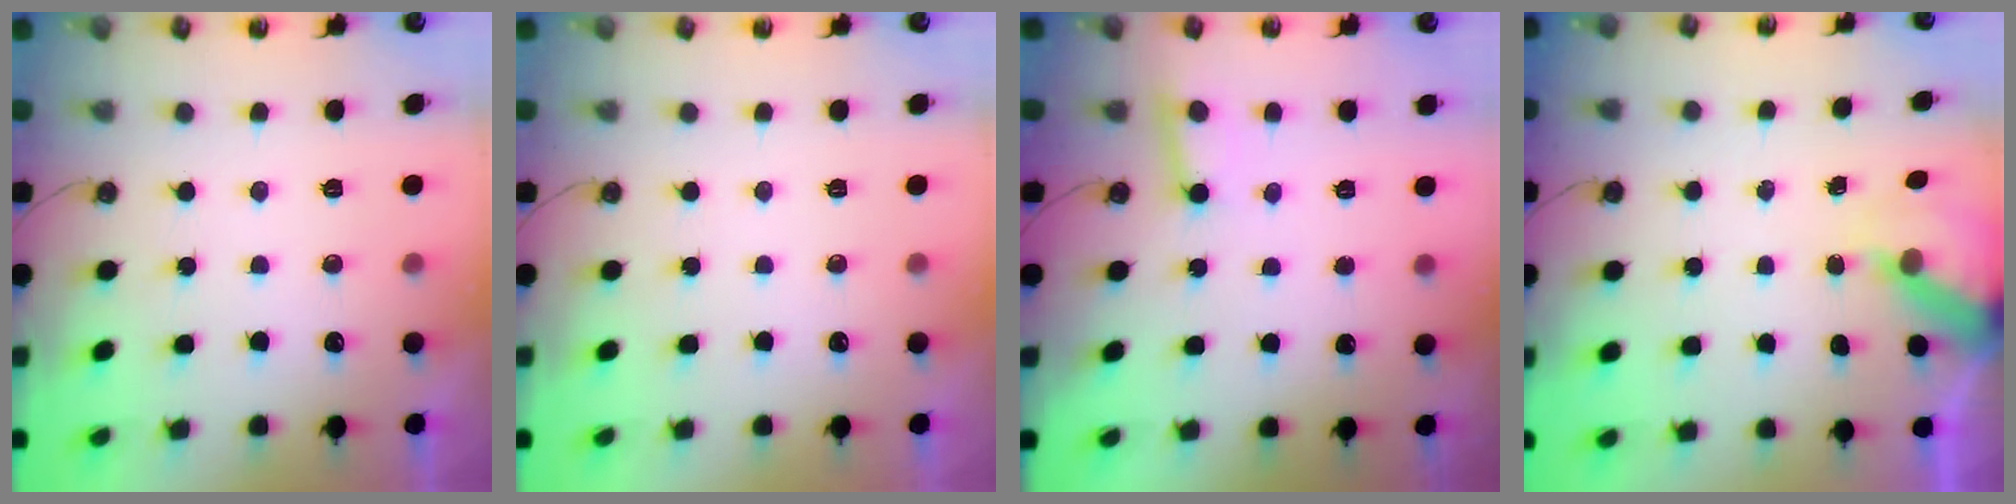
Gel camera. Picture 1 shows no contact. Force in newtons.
{"total": 0.0}
{"total": 3.3, "press": 3.3, "slide": 0.4}
{"total": 6.5, "press": 6.5, "slide": 0.1}